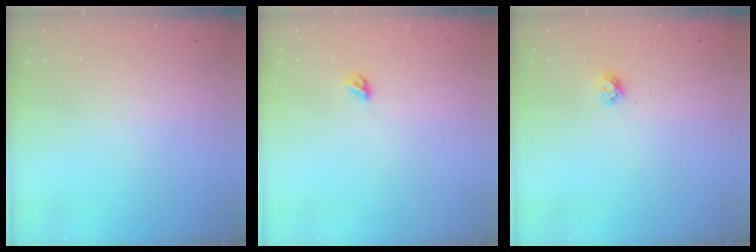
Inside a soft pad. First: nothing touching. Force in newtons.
{"total": 3.5, "press": 3.5, "slide": 0.8}
{"total": 3.9, "press": 3.9, "slide": 0.6}